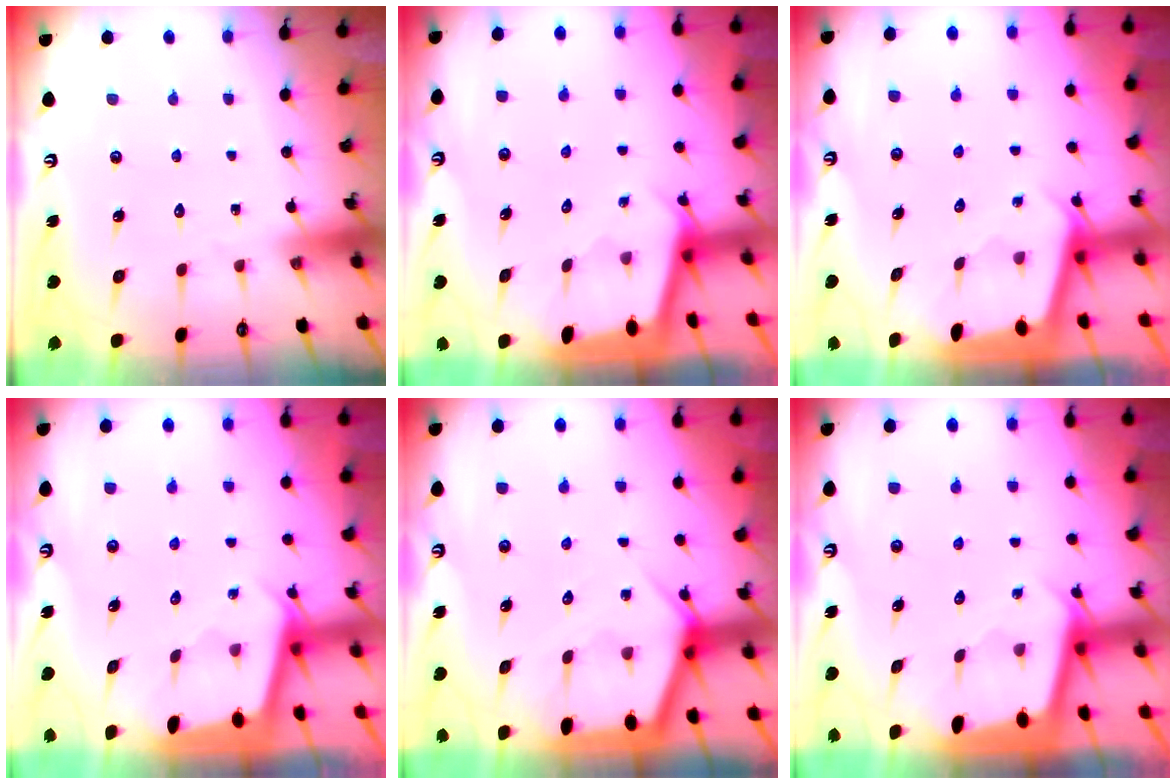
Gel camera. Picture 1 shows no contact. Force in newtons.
{"total": 2.1, "press": 2.1, "slide": 0.1}
{"total": 2.1, "press": 2.1, "slide": 0.2}
{"total": 1.8, "press": 1.8, "slide": 0.1}
{"total": 5.0, "press": 5.0, "slide": 0.3}
{"total": 2.2, "press": 2.1, "slide": 0.3}